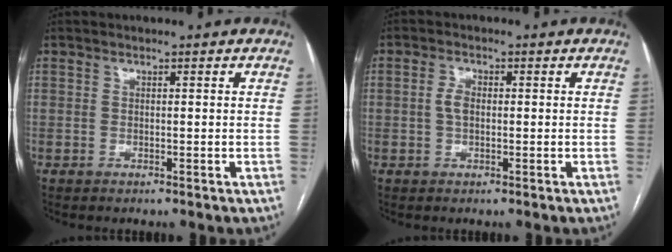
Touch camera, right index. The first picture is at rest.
{"total": 2.7, "force": [0.1, 1.5, 2.2], "torque": [-0.048, 0.008, 0.000]}